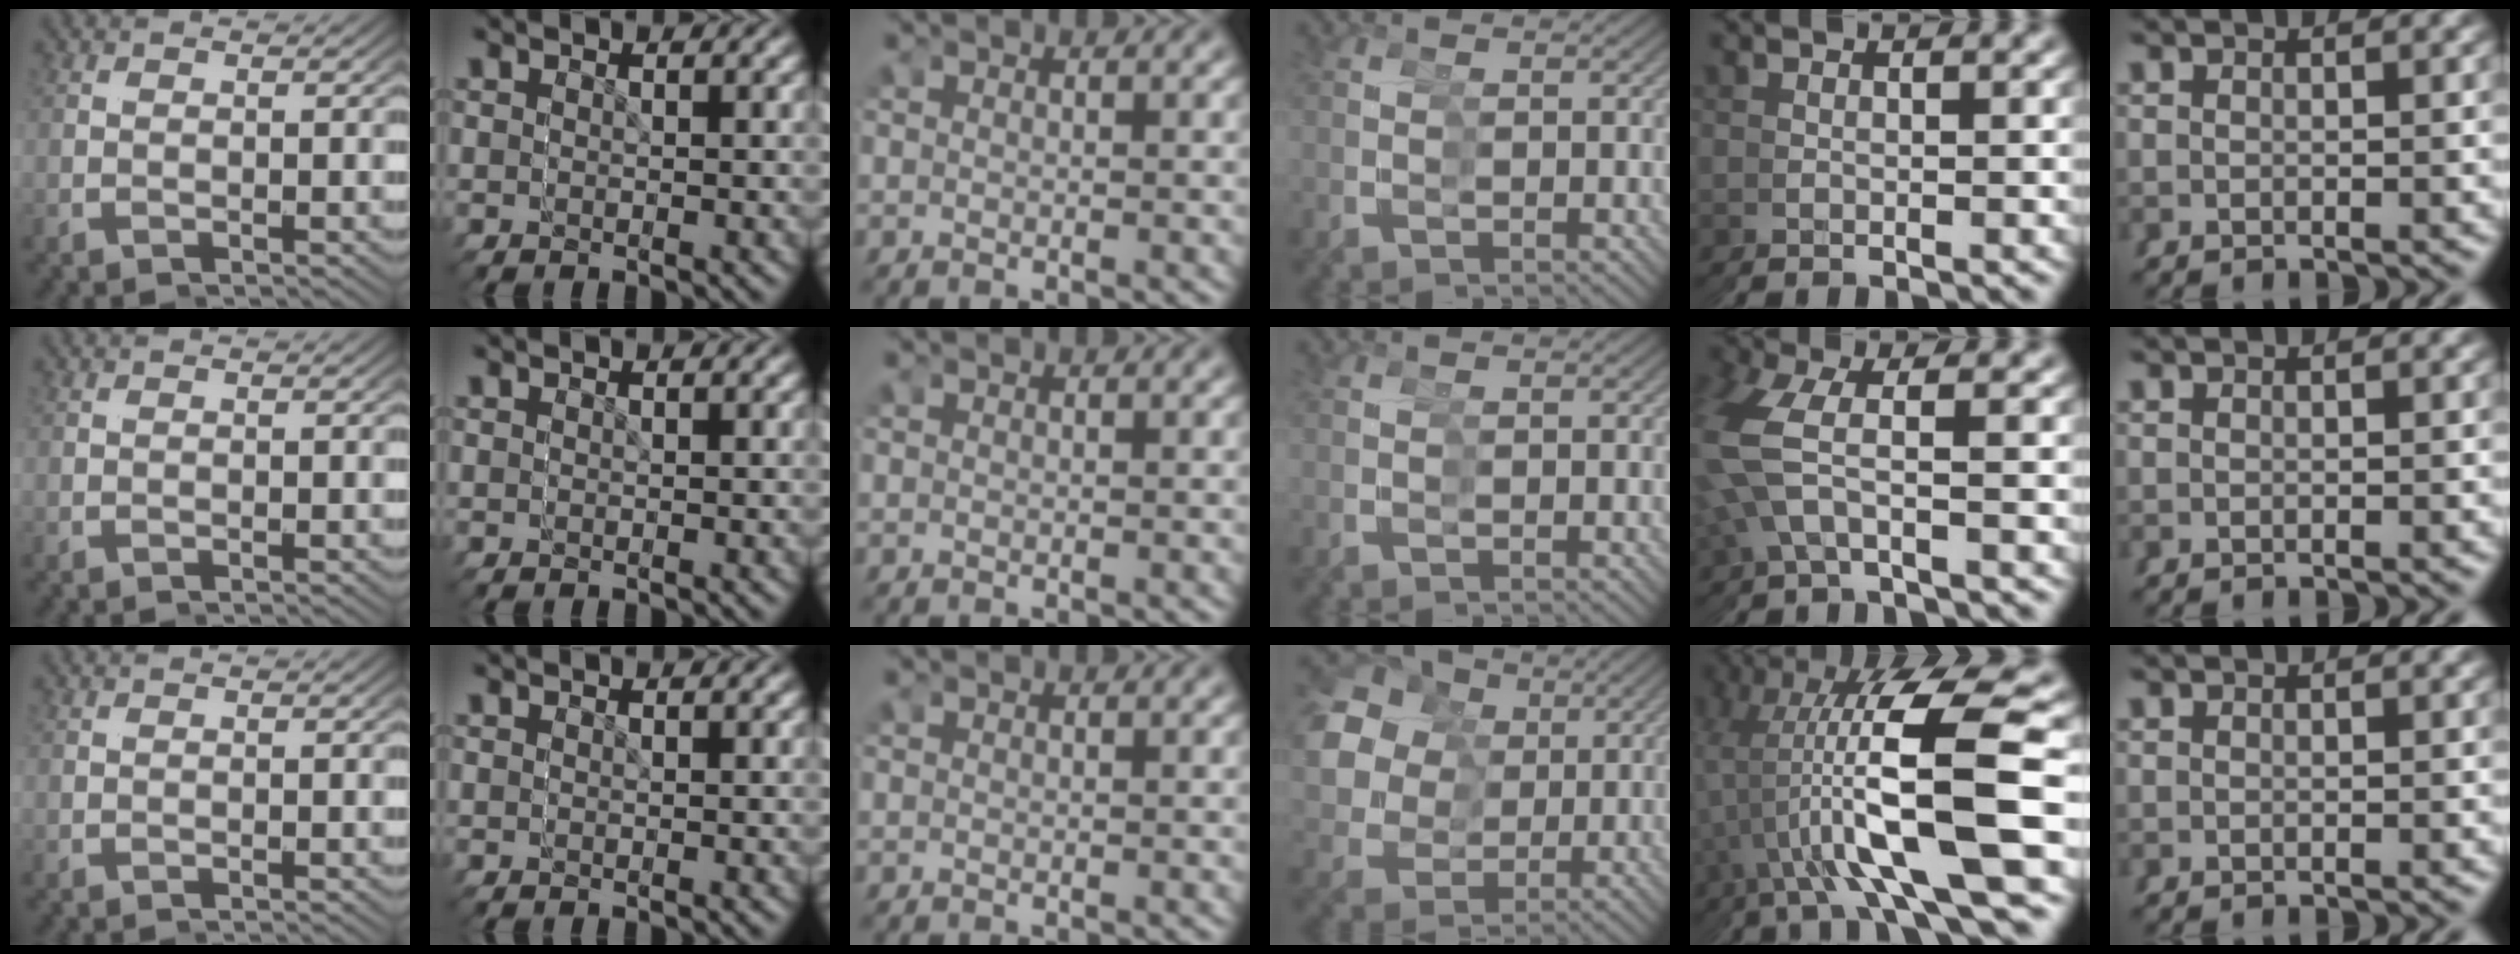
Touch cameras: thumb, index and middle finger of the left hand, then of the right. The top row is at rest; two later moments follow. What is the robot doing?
{"motion": "grasp_and_lifting", "object": "straw"}